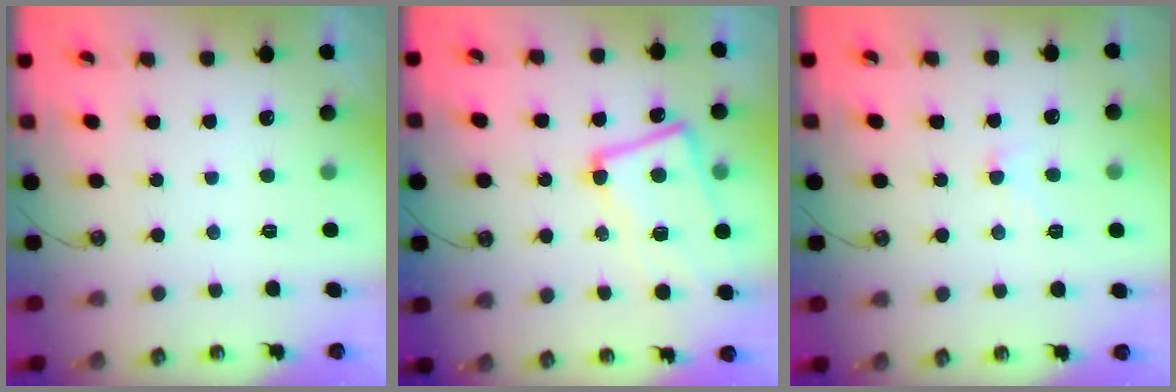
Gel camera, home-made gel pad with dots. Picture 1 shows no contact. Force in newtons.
{"total": 5.7, "press": 5.4, "slide": 1.7}
{"total": 1.8, "press": 1.7, "slide": 0.6}